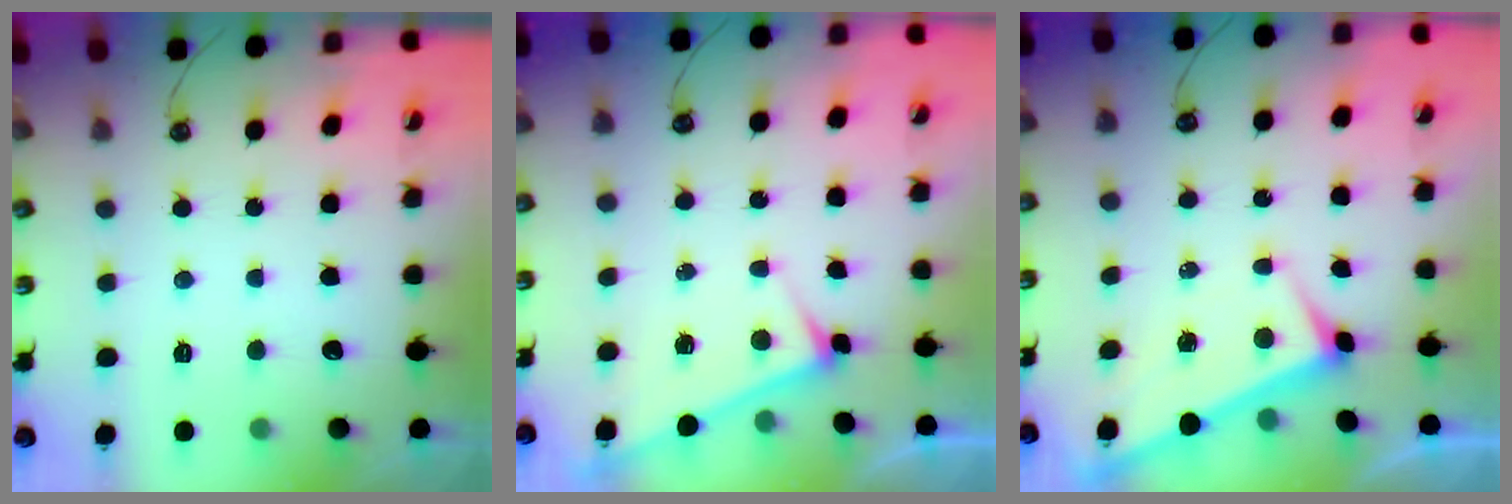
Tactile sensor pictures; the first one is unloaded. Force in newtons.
{"total": 5.2, "press": 5.2, "slide": 0.3}
{"total": 2.9, "press": 2.9, "slide": 0.4}